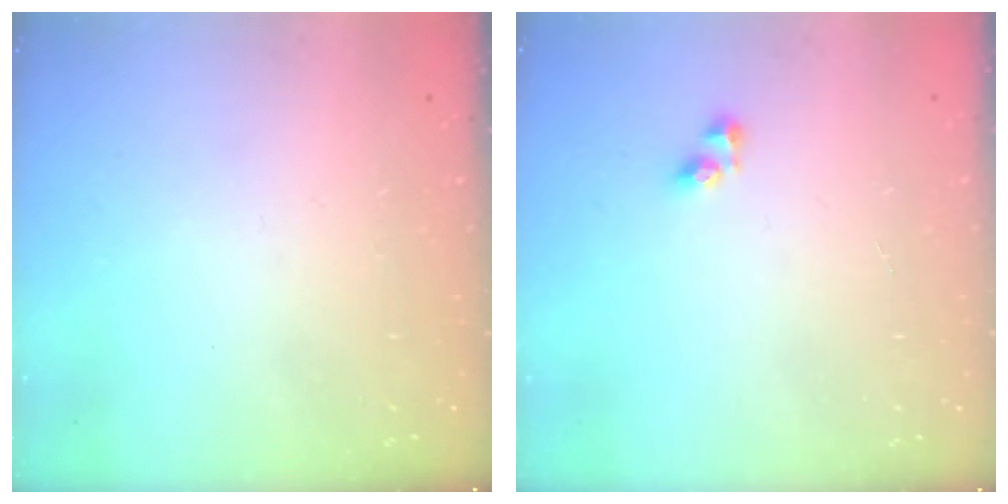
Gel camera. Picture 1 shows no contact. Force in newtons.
{"total": 4.4, "press": 4.4, "slide": 0.1}